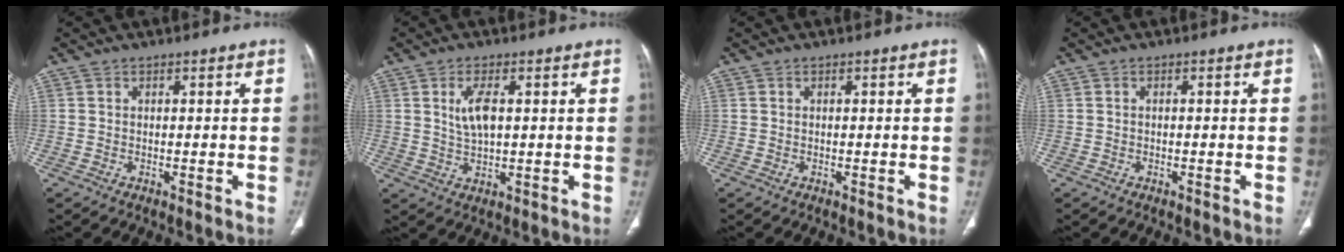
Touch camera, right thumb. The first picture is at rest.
{"total": 5.5, "force": [1.3, 2.4, 4.7], "torque": [-0.093, -0.006, 0.029]}
{"total": 0.0}
{"total": 0.0}